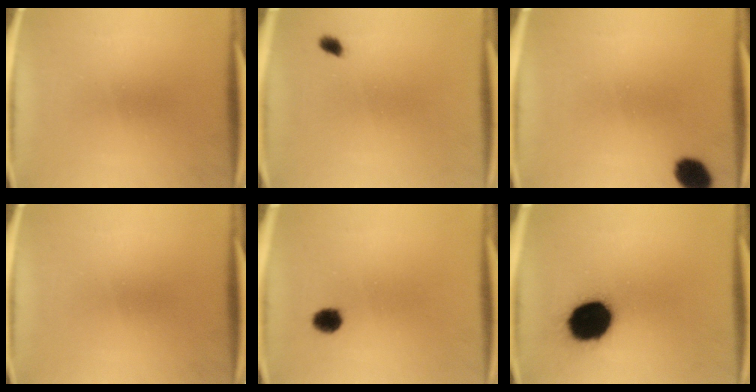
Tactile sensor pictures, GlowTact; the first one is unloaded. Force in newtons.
{"total": 1.4}
{"total": 6.3}
{"total": 0.0}
{"total": 3.7}
{"total": 17.4}